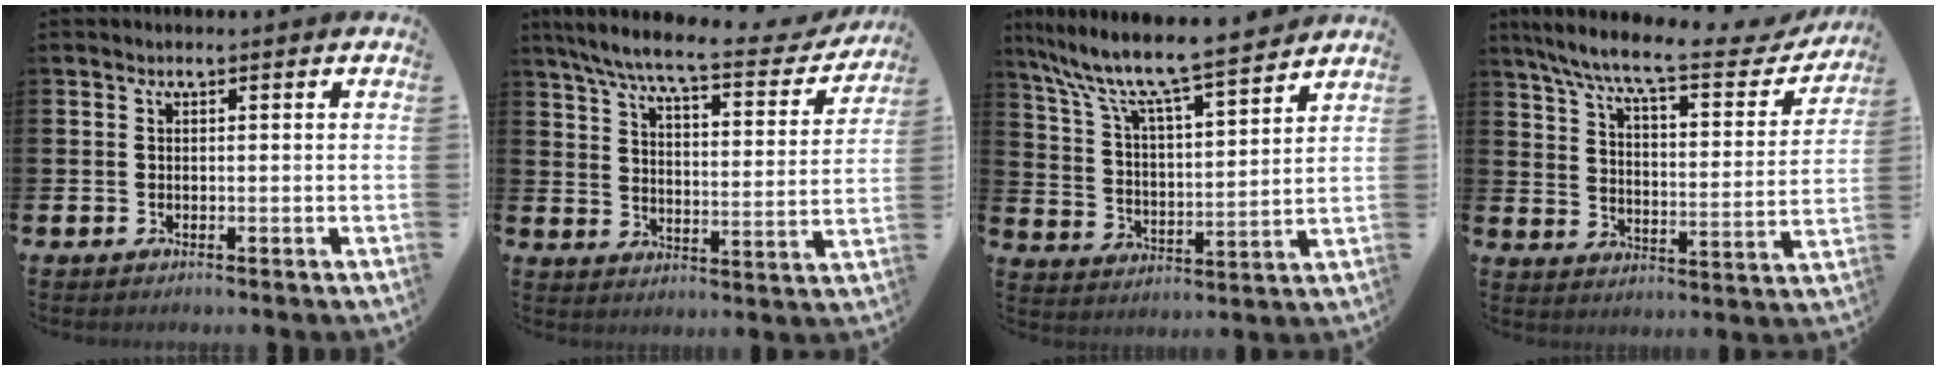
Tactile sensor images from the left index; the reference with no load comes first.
{"total": 8.1, "force": [7.0, 1.2, 3.9], "torque": [-0.095, -0.048, 0.112]}
{"total": 9.5, "force": [8.6, 0.8, 3.9], "torque": [-0.114, -0.061, 0.143]}
{"total": 9.6, "force": [8.1, 1.7, 4.9], "torque": [-0.120, -0.050, 0.130]}